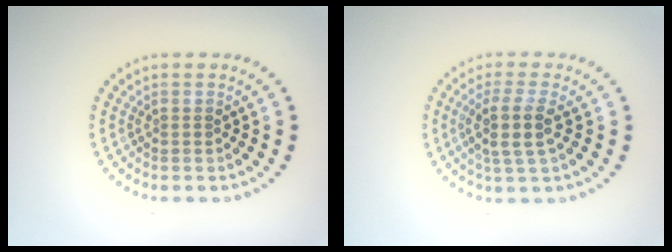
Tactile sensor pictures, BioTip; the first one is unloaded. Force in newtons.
{"total": 2.9, "press": 2.5, "slide": 1.5}